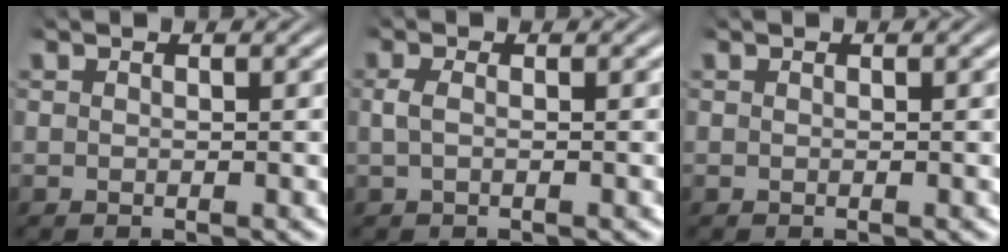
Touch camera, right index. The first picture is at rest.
{"total": 1.2, "force": [-0.7, 0.7, 0.7], "torque": [-0.031, -0.009, -0.009]}
{"total": 0.0}